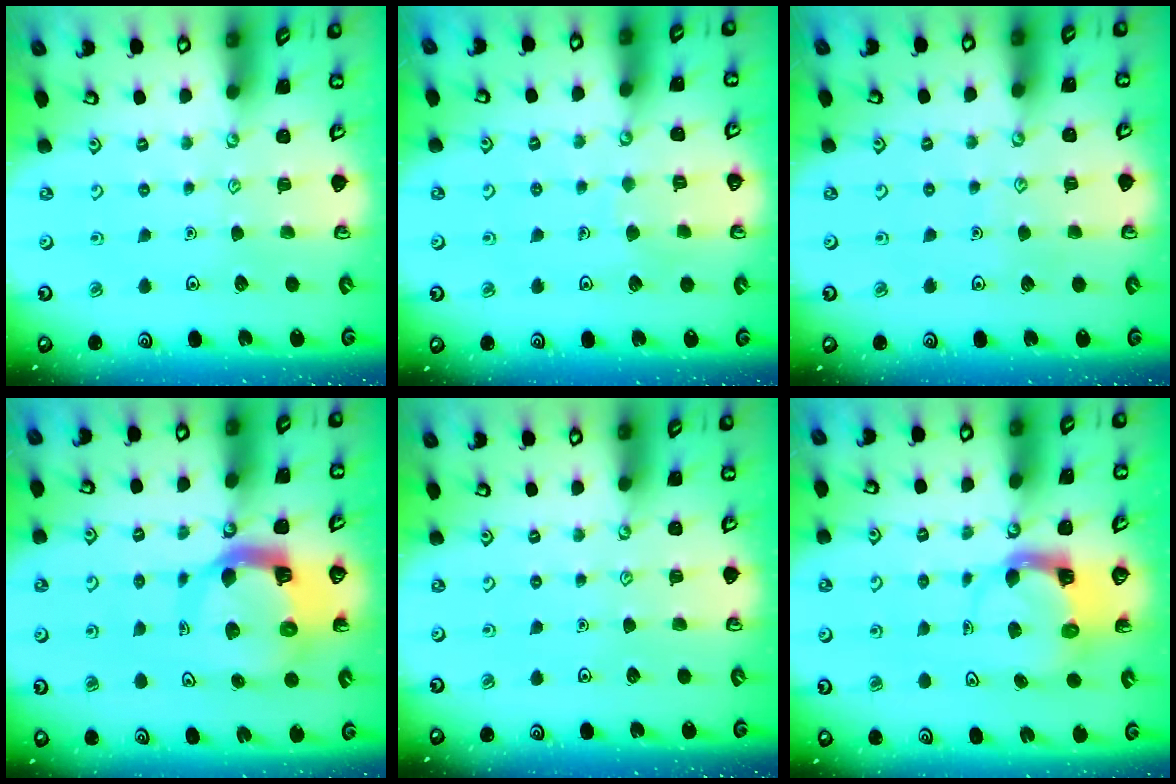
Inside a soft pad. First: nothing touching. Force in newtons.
{"total": 3.1, "press": 3.0, "slide": 0.3}
{"total": 3.7, "press": 3.7, "slide": 0.3}
{"total": 11.4, "press": 11.3, "slide": 1.5}
{"total": 0.0}
{"total": 3.9, "press": 3.8, "slide": 0.5}